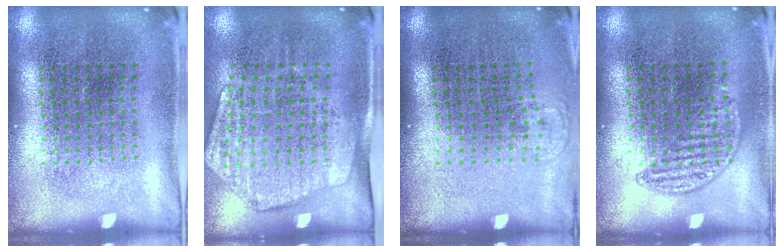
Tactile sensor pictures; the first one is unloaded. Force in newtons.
{"total": 1.9, "press": 1.6, "slide": 1.0}
{"total": 0.6, "press": 0.5, "slide": 0.4}
{"total": 0.8, "press": 0.6, "slide": 0.5}